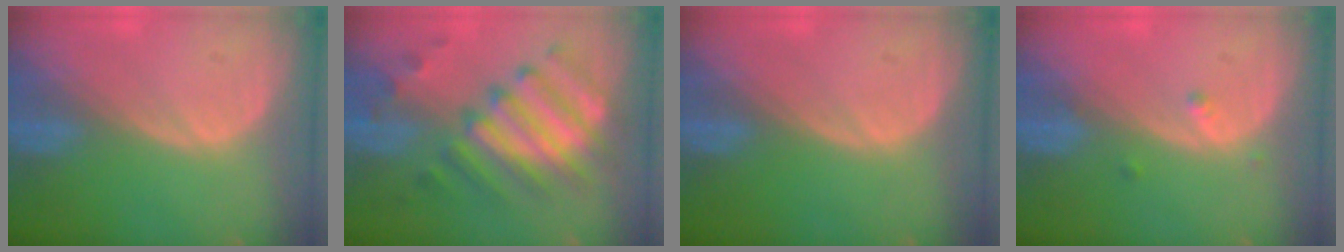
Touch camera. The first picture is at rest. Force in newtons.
{"total": 9.3, "press": 9.2, "slide": 1.5}
{"total": 0.0}
{"total": 1.3, "press": 1.1, "slide": 0.7}